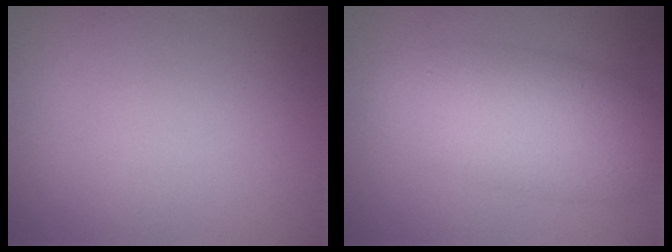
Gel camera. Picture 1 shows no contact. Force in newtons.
{"total": 6.9, "press": 6.9, "slide": 0.1}